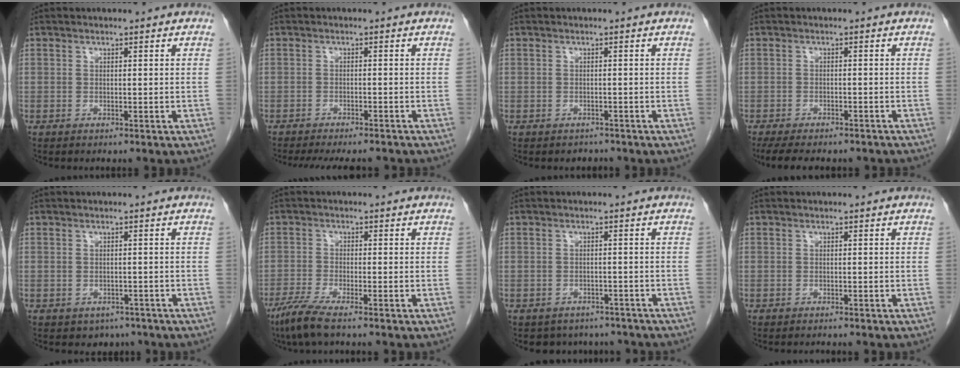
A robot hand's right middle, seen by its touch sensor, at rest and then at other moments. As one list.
[{"total": 9.6, "force": [-8.5, 2.0, 3.8], "torque": [-0.051, -0.009, -0.112]}, {"total": 1.3, "force": [-1.1, 0.7, -0.2], "torque": [-0.002, 0.000, -0.019]}, {"total": 12.5, "force": [-10.4, 3.7, 5.7], "torque": [-0.098, -0.012, -0.134]}, {"total": 2.6, "force": [-1.9, 1.8, 0.3], "torque": [0.000, 0.006, -0.022]}, {"total": 4.8, "force": [-3.6, -0.1, 3.2], "torque": [-0.068, -0.014, -0.072]}, {"total": 6.9, "force": [-5.9, 3.5, 0.6], "torque": [0.001, 0.013, -0.066]}, {"total": 0.7, "force": [-0.7, -0.1, 0.1], "torque": [-0.005, -0.003, -0.009]}]